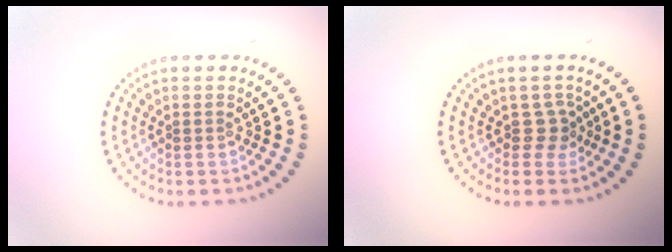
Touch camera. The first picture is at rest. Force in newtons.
{"total": 1.8, "press": 1.1, "slide": 1.4}